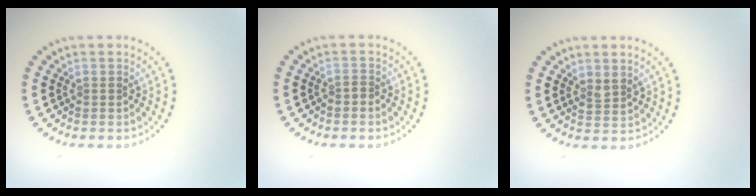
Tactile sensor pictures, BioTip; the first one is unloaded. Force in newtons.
{"total": 0.5, "press": 0.2, "slide": 0.5}
{"total": 1.3, "press": 1.2, "slide": 0.6}